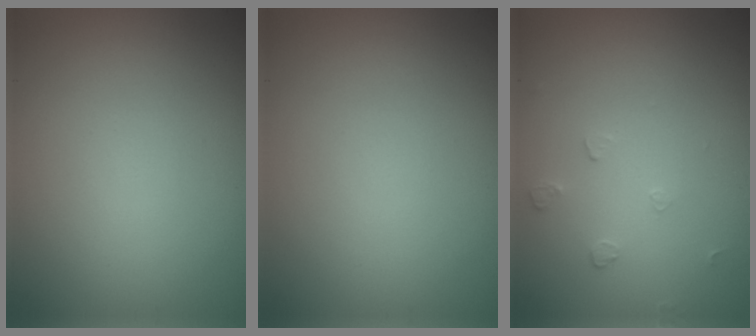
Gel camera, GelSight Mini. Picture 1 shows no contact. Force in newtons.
{"total": 0.0}
{"total": 0.6, "press": 0.4, "slide": 0.5}